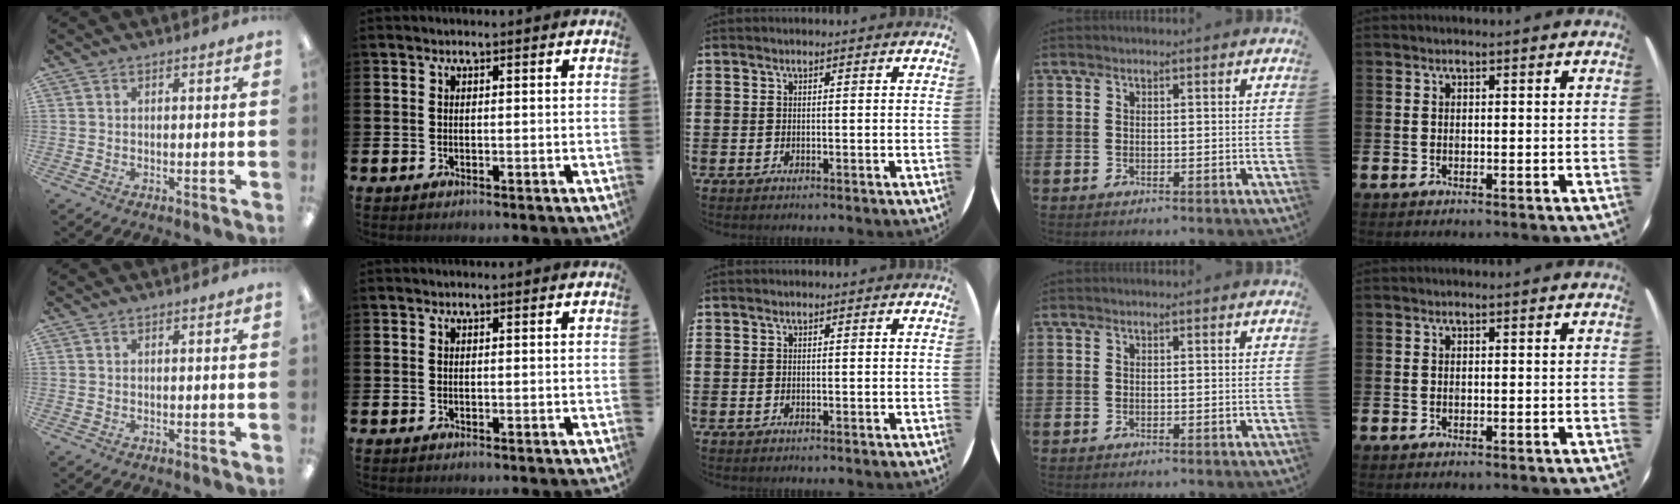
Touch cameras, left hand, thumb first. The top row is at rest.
{}